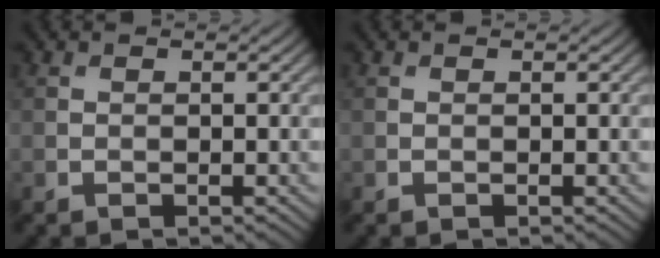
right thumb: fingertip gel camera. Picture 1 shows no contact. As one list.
[{"total": 0.0}]